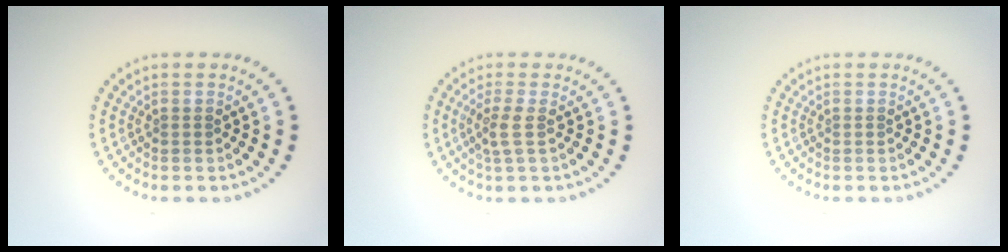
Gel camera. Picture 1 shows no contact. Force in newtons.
{"total": 1.9, "press": 1.5, "slide": 1.1}
{"total": 0.0}